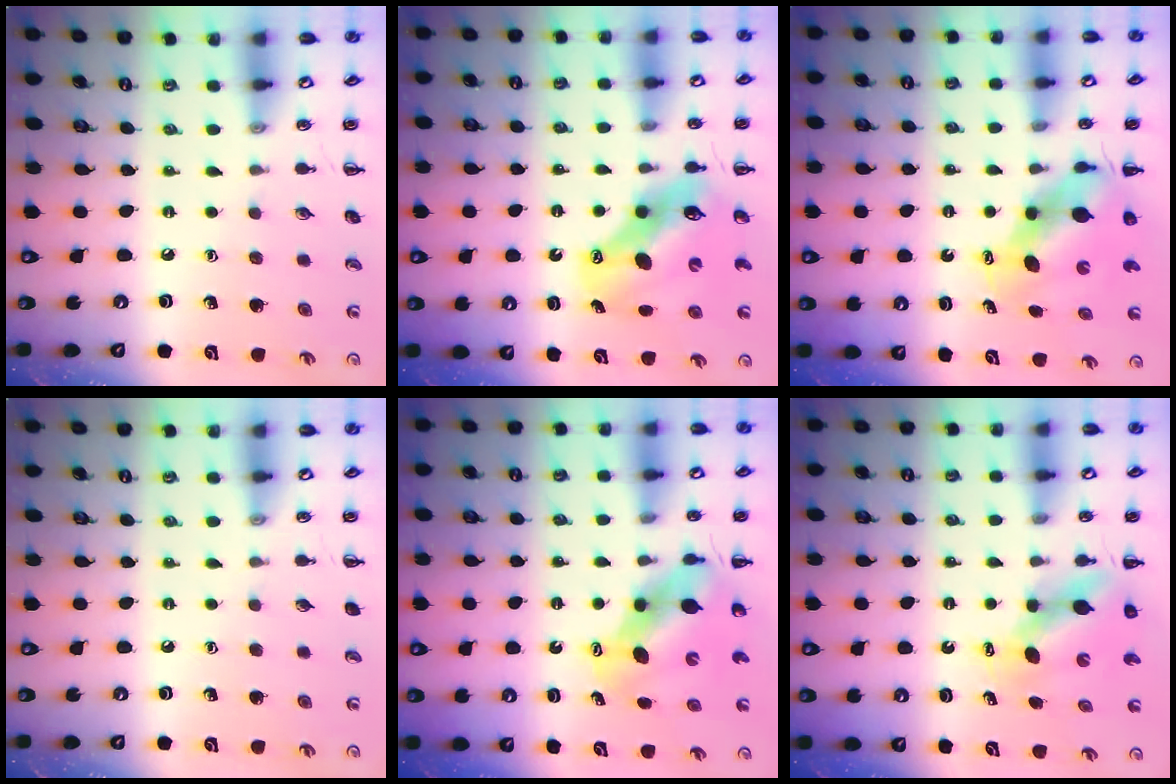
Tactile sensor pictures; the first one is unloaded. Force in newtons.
{"total": 11.3, "press": 10.9, "slide": 3.1}
{"total": 6.1, "press": 5.9, "slide": 1.7}
{"total": 0.0}
{"total": 6.4, "press": 6.3, "slide": 1.5}
{"total": 6.9, "press": 6.9, "slide": 0.4}